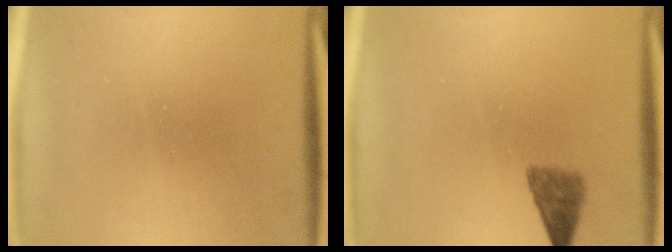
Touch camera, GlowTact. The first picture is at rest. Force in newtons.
{"total": 3.3}